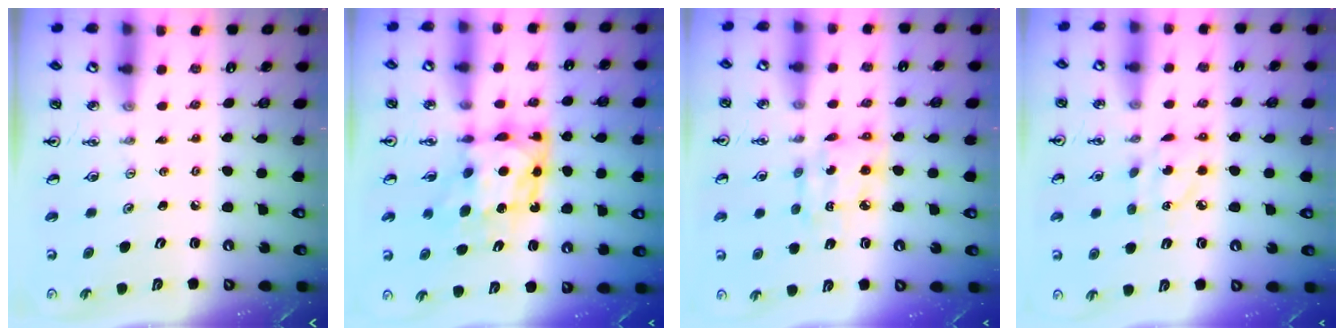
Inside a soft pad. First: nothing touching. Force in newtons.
{"total": 8.7, "press": 8.6, "slide": 1.3}
{"total": 7.8, "press": 7.8, "slide": 0.7}
{"total": 5.4, "press": 5.4, "slide": 0.3}